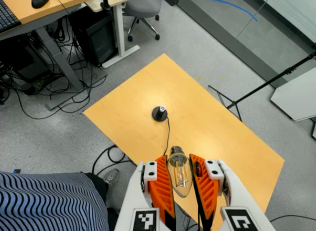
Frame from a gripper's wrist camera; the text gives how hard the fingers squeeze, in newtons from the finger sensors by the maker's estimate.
{"total": 21.4, "left": 24.3, "right": 18.4}